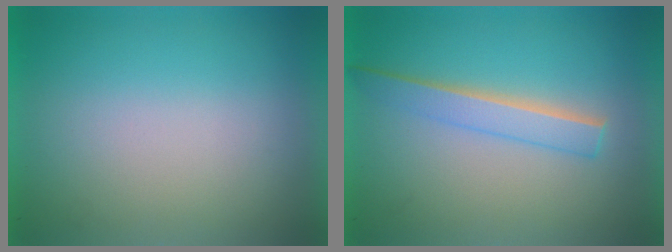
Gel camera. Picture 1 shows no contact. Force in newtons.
{"total": 2.2}